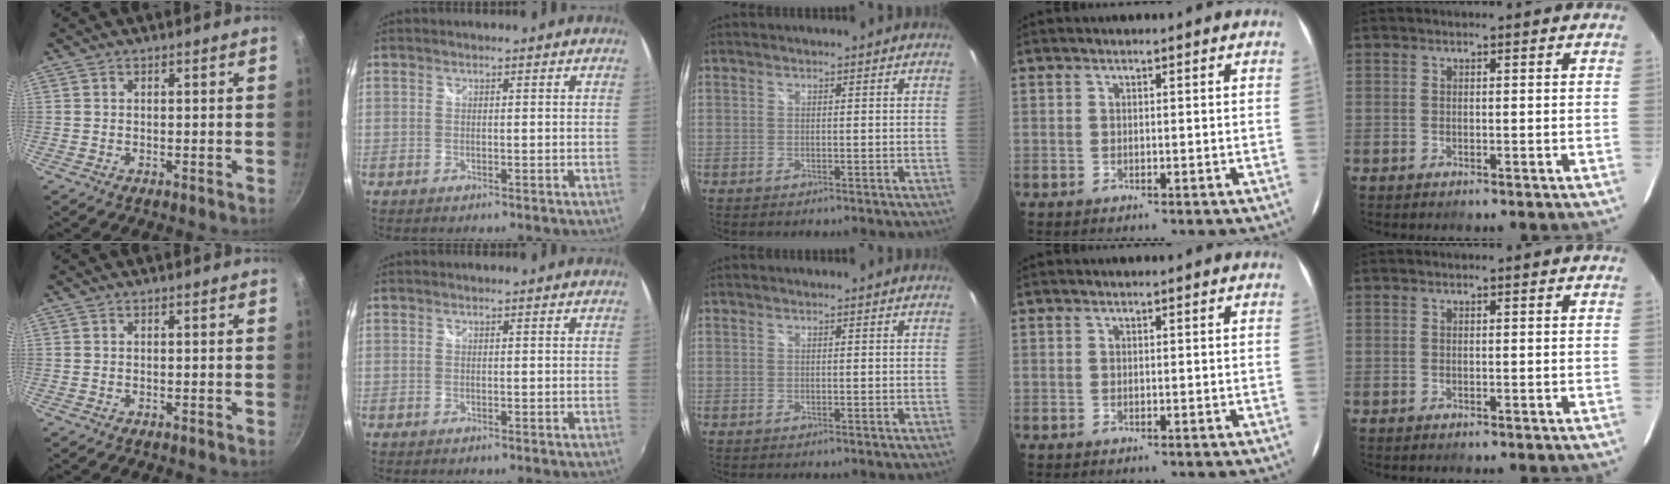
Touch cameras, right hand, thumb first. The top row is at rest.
{}